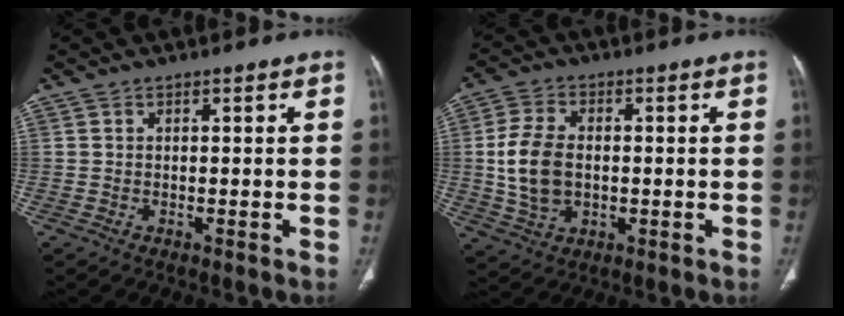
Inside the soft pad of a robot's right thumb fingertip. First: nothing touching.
{"total": 10.2, "force": [0.0, 6.7, 7.6], "torque": [-0.149, 0.006, 0.004]}